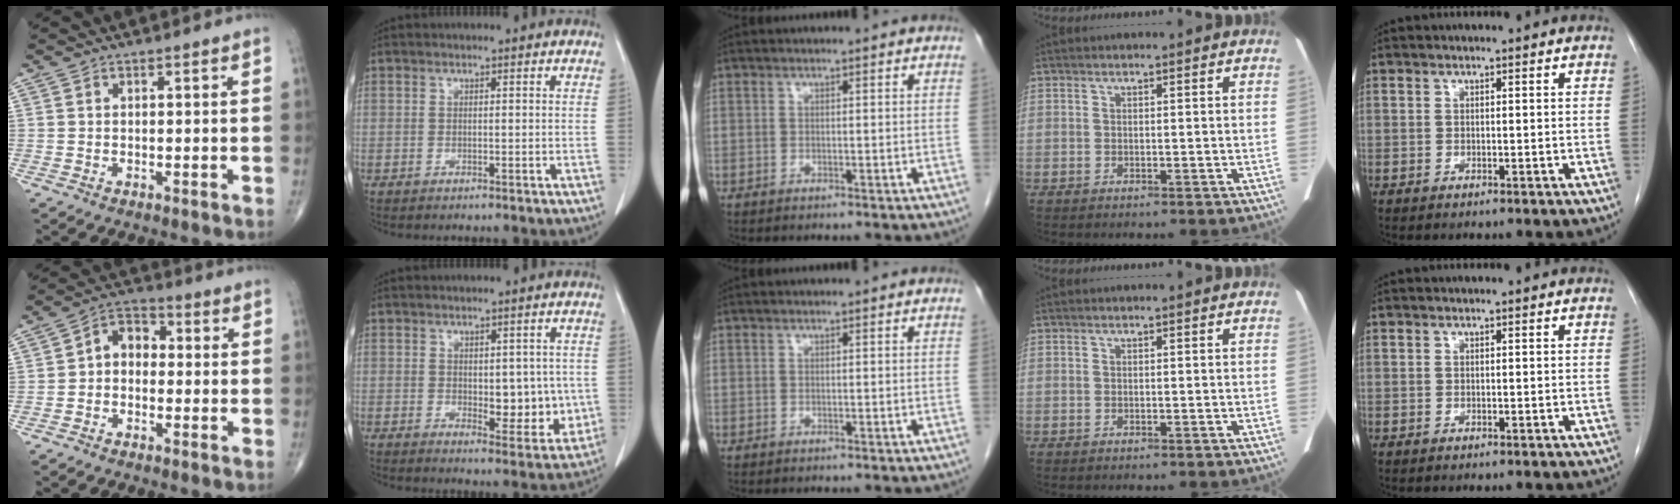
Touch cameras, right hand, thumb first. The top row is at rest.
{"thumb": {"total": 6.4, "force": [-0.3, 4.9, 4.2], "torque": [-0.043, 0.025, -0.022]}, "index": {"total": 7.5, "force": [-0.1, 4.0, 6.4], "torque": [-0.063, -0.002, 0.012]}}